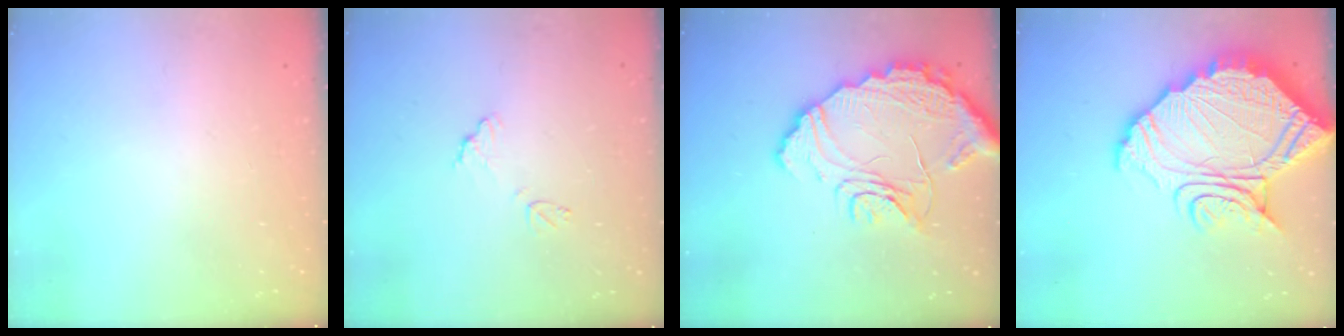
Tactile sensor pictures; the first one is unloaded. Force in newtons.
{"total": 8.7, "press": 8.6, "slide": 0.6}
{"total": 18.5, "press": 18.5, "slide": 0.8}
{"total": 24.3, "press": 24.3, "slide": 2.1}